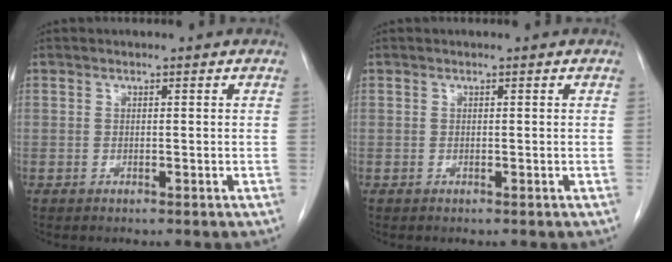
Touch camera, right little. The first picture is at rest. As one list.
[{"total": 0.0}]